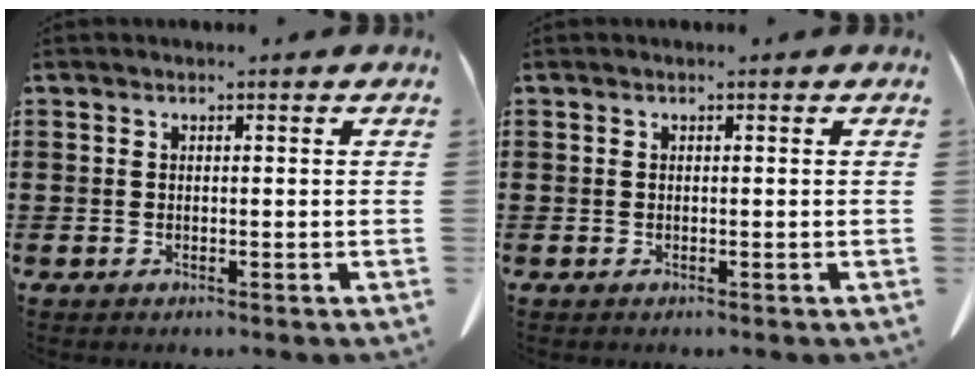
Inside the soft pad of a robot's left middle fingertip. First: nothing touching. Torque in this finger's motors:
{"motor_torque": [0.03, 0.03, 0.00, 0.00]}